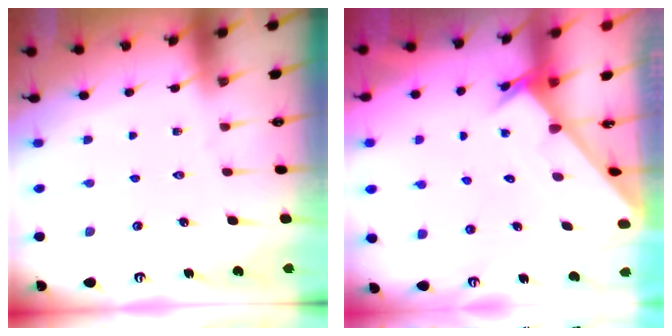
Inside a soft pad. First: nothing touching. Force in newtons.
{"total": 2.0, "press": 2.0, "slide": 0.1}